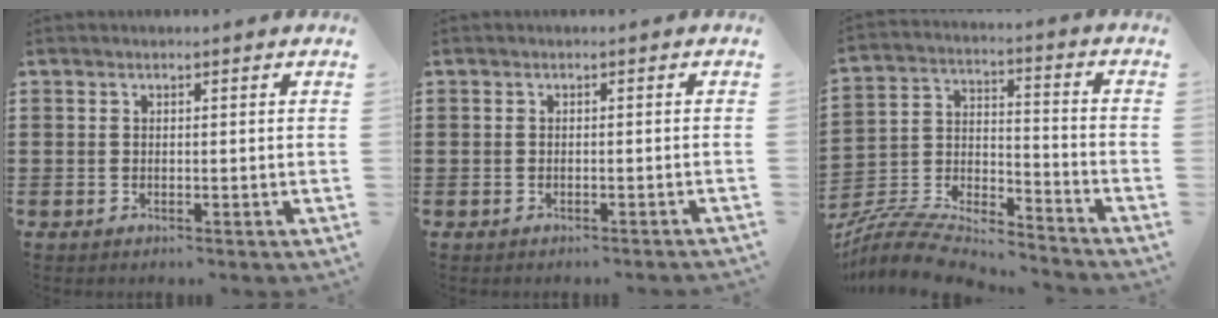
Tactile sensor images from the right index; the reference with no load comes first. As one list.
[{"total": 0.9, "force": [-0.9, 0.1, -0.1], "torque": [0.002, 0.001, -0.019]}, {"total": 7.5, "force": [-7.1, 1.7, 1.5], "torque": [-0.047, 0.001, -0.146]}]